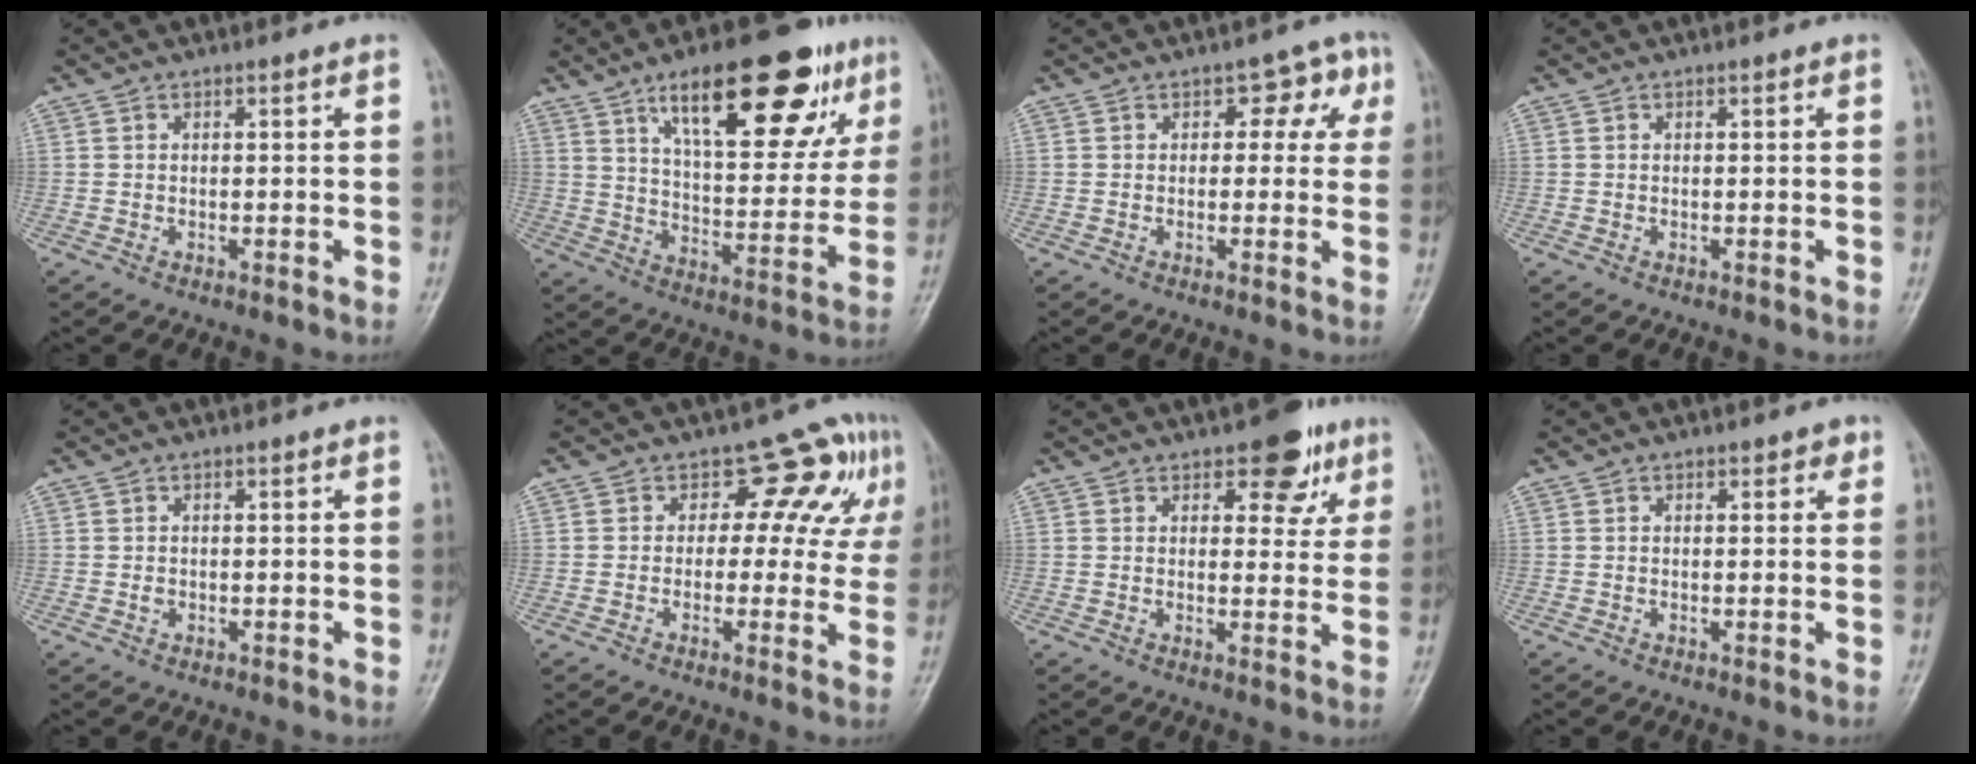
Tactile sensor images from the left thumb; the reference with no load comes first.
{"total": 23.6, "force": [13.0, 8.9, 17.6], "torque": [-0.215, -0.035, 0.201]}
{"total": 5.5, "force": [1.5, 3.9, 3.6], "torque": [0.004, 0.004, 0.007]}
{"total": 0.0}
{"total": 0.7, "force": [-0.2, 0.6, 0.2], "torque": [-0.005, 0.001, -0.005]}
{"total": 10.4, "force": [3.7, 7.0, 6.8], "torque": [-0.022, 0.002, 0.037]}
{"total": 7.5, "force": [4.3, 4.2, 4.5], "torque": [-0.020, -0.017, 0.051]}
{"total": 1.6, "force": [0.8, 1.1, 0.8], "torque": [0.003, -0.001, 0.006]}